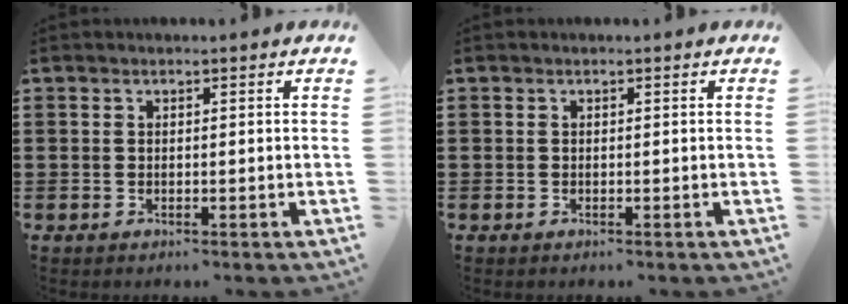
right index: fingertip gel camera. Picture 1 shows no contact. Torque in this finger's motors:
{"motor_torque": [0.00, 0.00, 0.00, 0.00]}